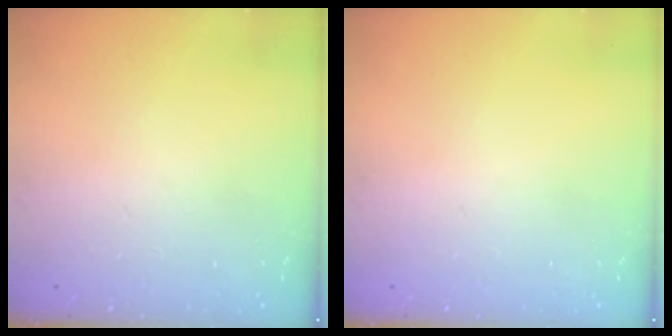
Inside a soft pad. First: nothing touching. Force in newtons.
{"total": 0.0}